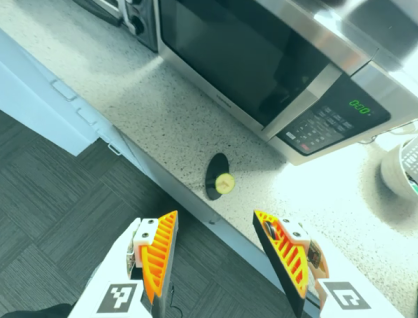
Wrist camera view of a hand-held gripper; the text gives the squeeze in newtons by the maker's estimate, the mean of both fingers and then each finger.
{"total": 0.0}